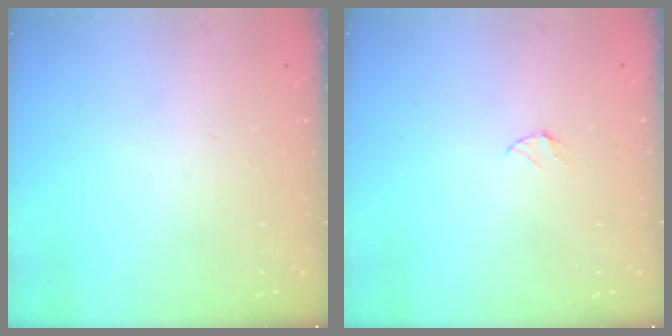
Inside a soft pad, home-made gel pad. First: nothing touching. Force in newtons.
{"total": 3.4, "press": 3.4, "slide": 0.4}